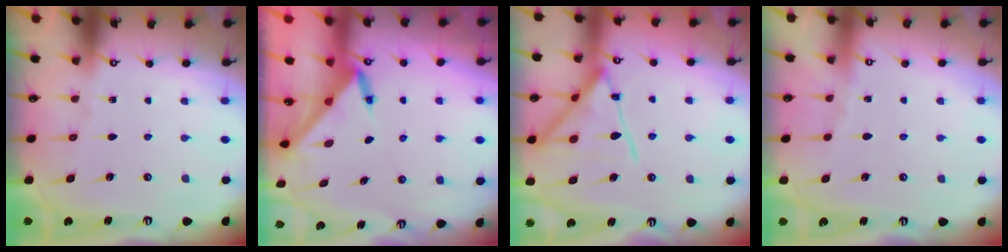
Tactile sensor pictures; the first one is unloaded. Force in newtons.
{"total": 3.5, "press": 3.5, "slide": 0.3}
{"total": 17.0, "press": 16.9, "slide": 1.3}
{"total": 2.2, "press": 2.1, "slide": 0.5}